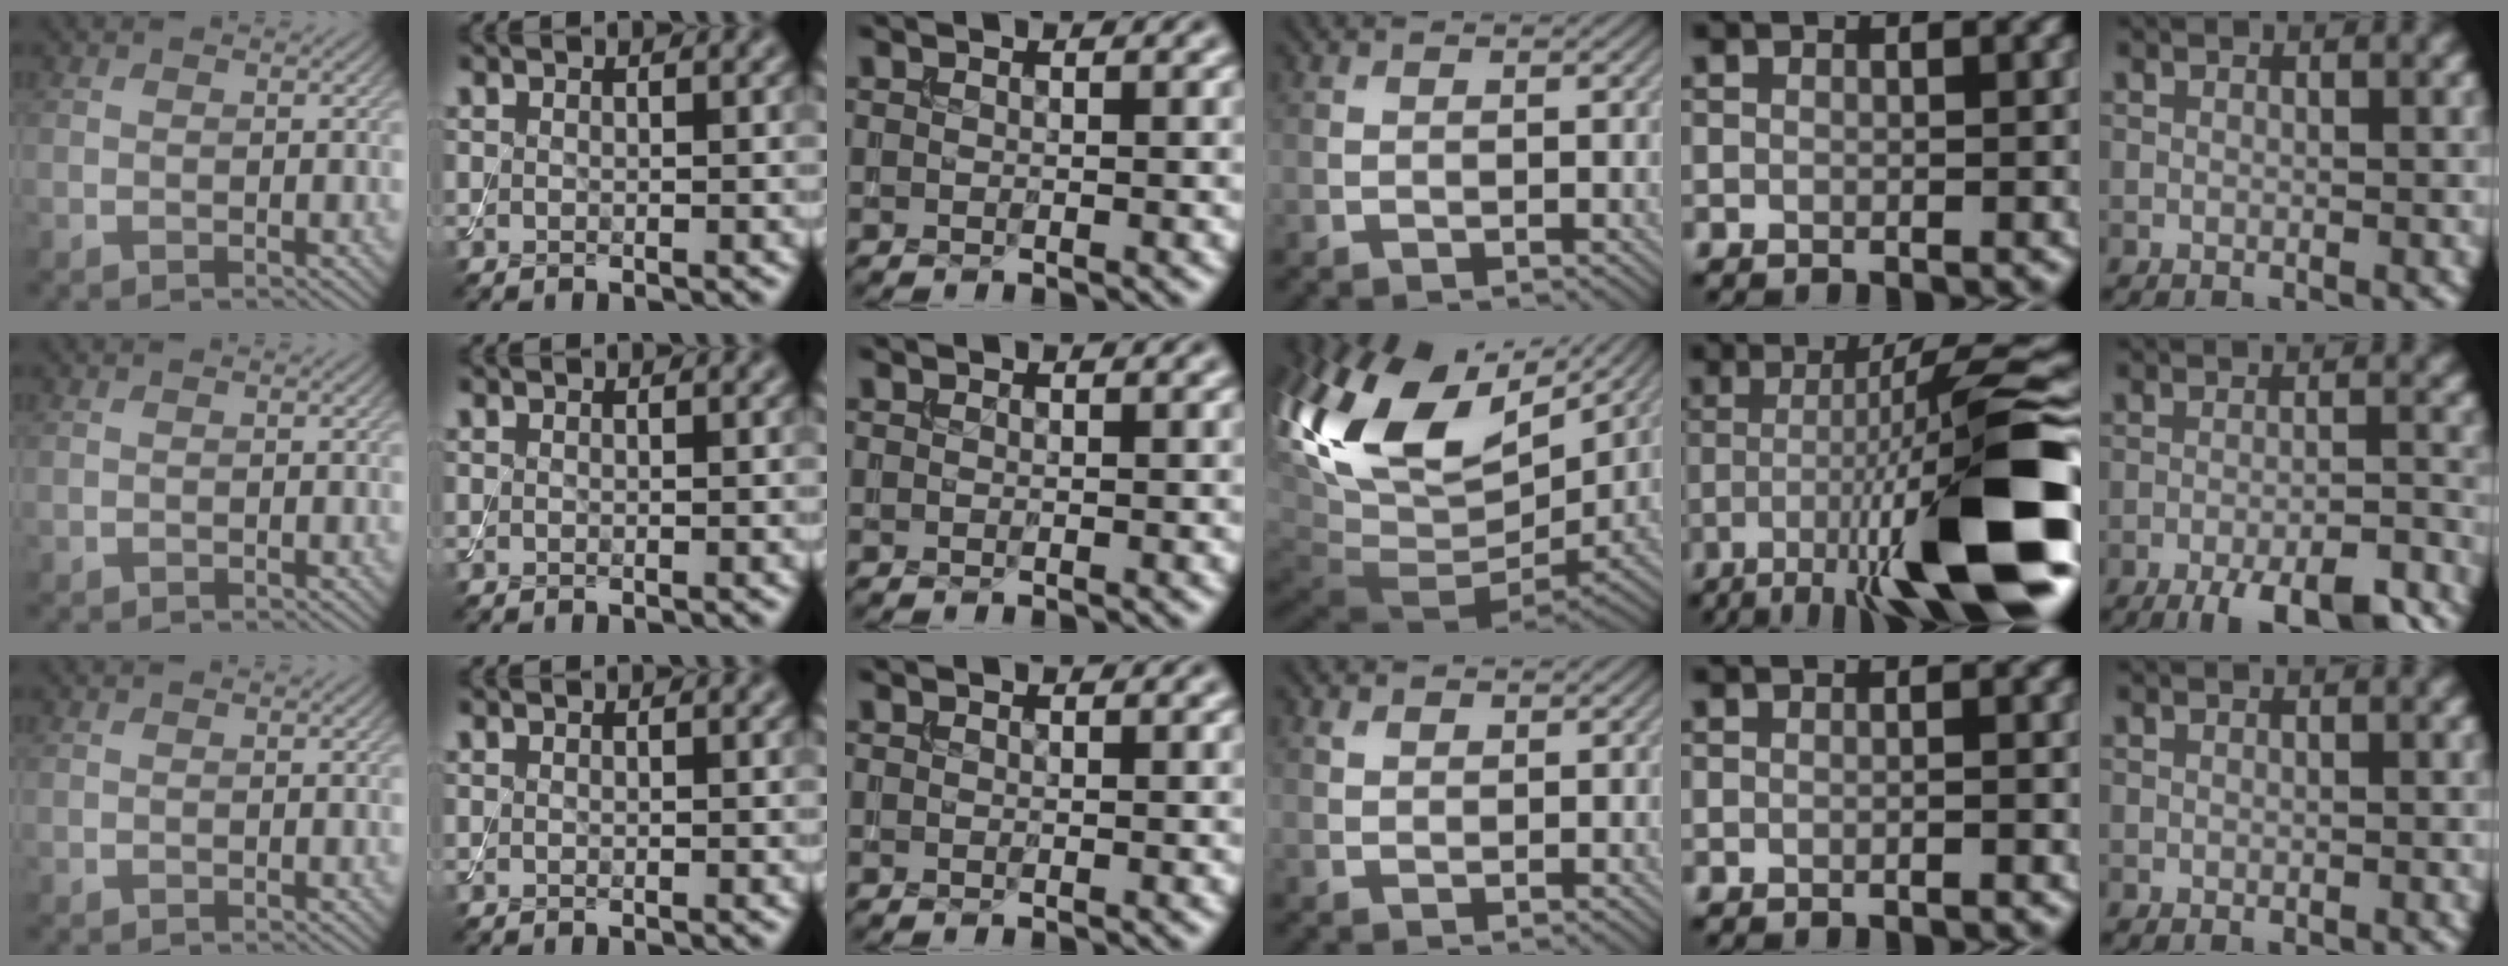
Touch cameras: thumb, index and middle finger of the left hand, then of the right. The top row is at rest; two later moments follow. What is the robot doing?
{"motion": "assemble", "object": "toy tower of hanoi"}